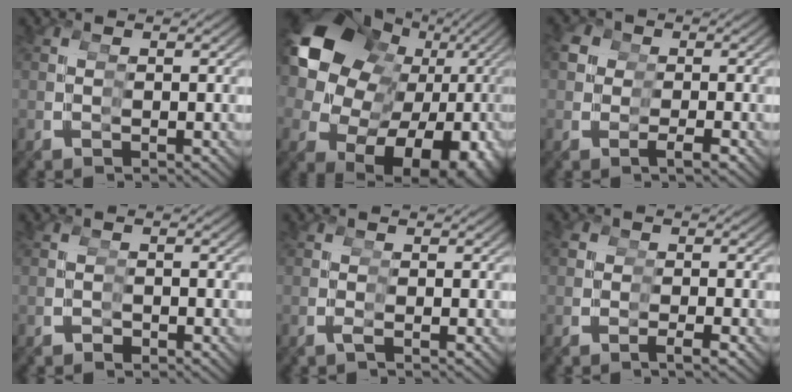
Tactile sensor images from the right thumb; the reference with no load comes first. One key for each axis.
{"total": 20.7, "fx": 0.8, "fy": 14.7, "fz": 14.6, "tx": -0.288, "ty": -0.051, "tz": 0.039}
{"total": 3.2, "fx": 0.1, "fy": 2.9, "fz": 1.4, "tx": -0.028, "ty": -0.021, "tz": 0.006}
{"total": 1.3, "fx": -0.9, "fy": 0.9, "fz": 0.4, "tx": -0.011, "ty": -0.012, "tz": -0.009}
{"total": 0.7, "fx": -0.2, "fy": -0.3, "fz": 0.5, "tx": -0.011, "ty": -0.001, "tz": -0.003}
{"total": 1.6, "fx": -0.4, "fy": 1.3, "fz": 0.9, "tx": -0.014, "ty": -0.007, "tz": -0.008}